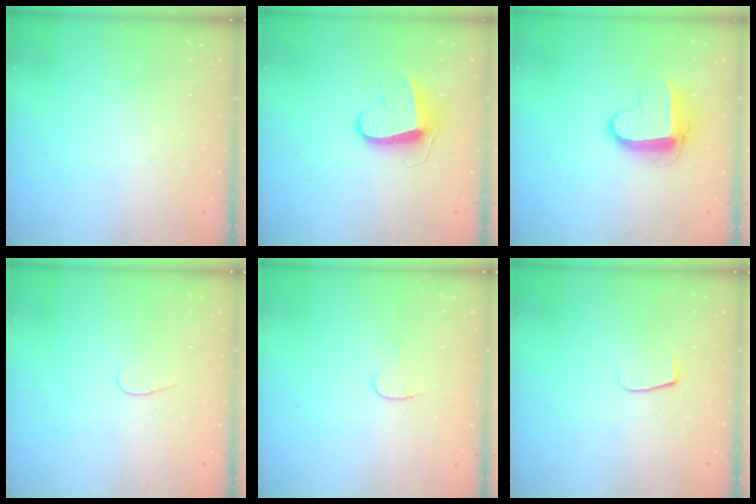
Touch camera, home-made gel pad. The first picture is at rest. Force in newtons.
{"total": 9.0, "press": 9.0, "slide": 0.3}
{"total": 8.9, "press": 8.9, "slide": 0.9}
{"total": 3.6, "press": 3.6, "slide": 0.4}
{"total": 3.4, "press": 3.4, "slide": 0.4}
{"total": 4.3, "press": 4.2, "slide": 0.5}